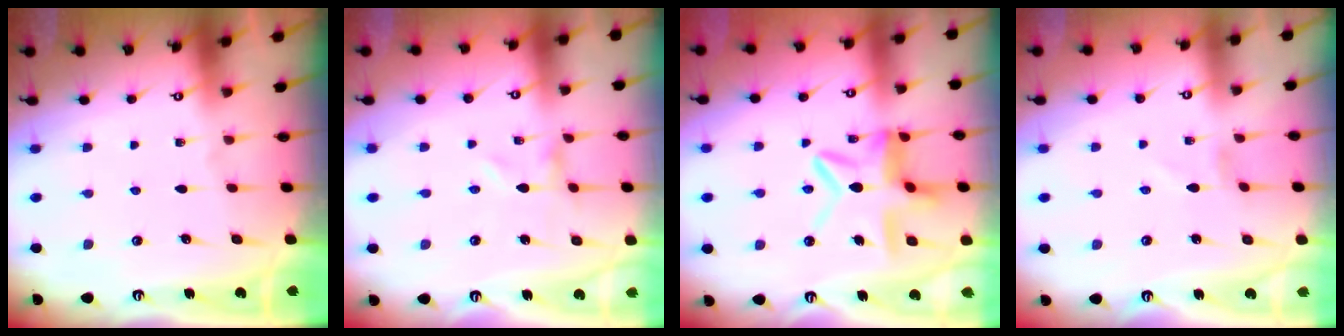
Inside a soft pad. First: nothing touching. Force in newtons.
{"total": 0.0}
{"total": 11.6, "press": 11.6, "slide": 1.1}
{"total": 0.7, "press": 0.7, "slide": 0.2}